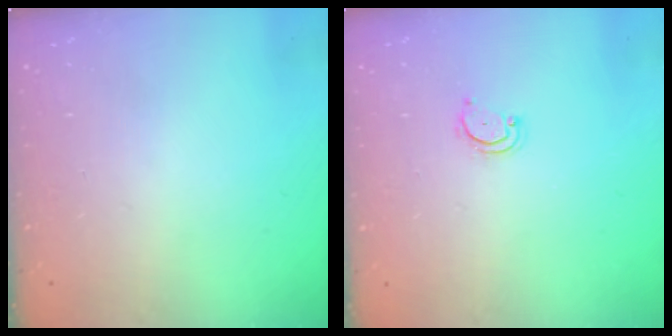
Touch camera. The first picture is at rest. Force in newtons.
{"total": 2.8, "press": 2.8, "slide": 0.3}